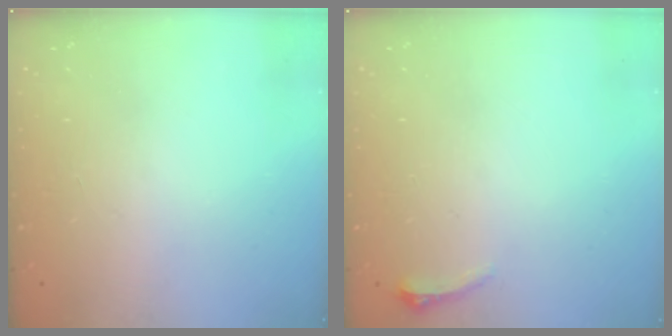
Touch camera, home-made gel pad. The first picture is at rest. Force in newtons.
{"total": 4.2, "press": 3.9, "slide": 1.7}